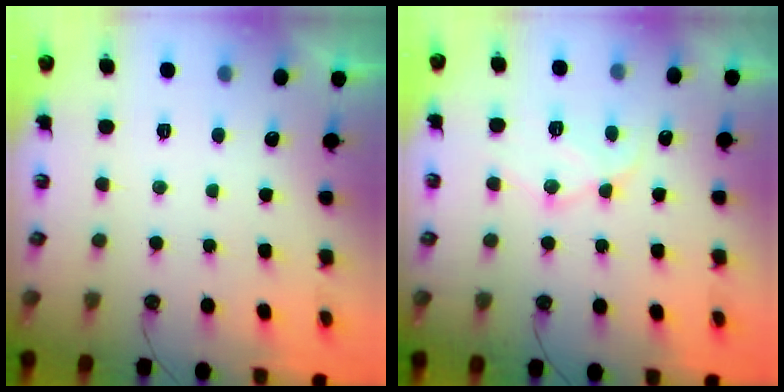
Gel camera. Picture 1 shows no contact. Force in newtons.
{"total": 12.6, "press": 12.6, "slide": 1.1}